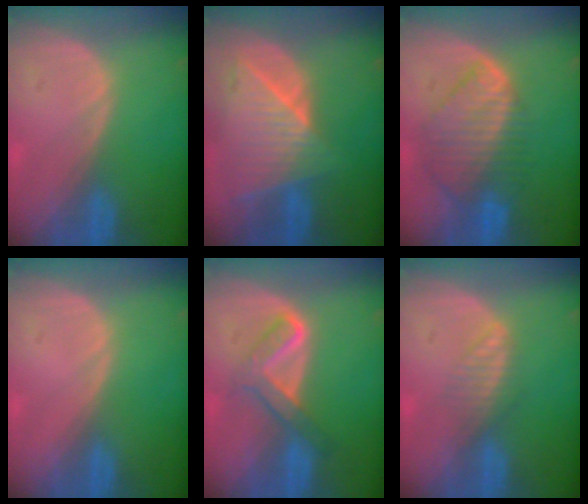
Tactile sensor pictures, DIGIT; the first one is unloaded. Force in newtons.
{"total": 9.2, "press": 8.2, "slide": 4.1}
{"total": 8.7, "press": 7.7, "slide": 4.2}
{"total": 0.0}
{"total": 5.1, "press": 5.0, "slide": 0.7}
{"total": 2.7, "press": 2.7, "slide": 0.2}